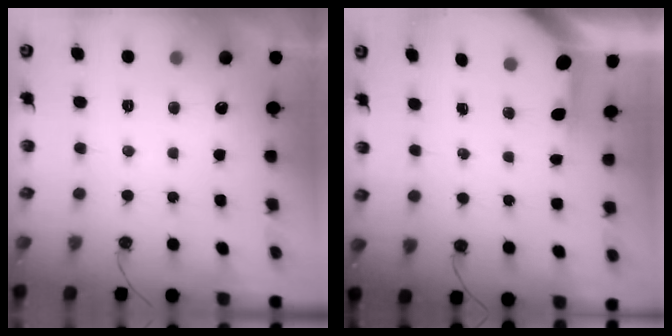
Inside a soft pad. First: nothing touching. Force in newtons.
{"total": 3.6, "press": 3.5, "slide": 0.5}